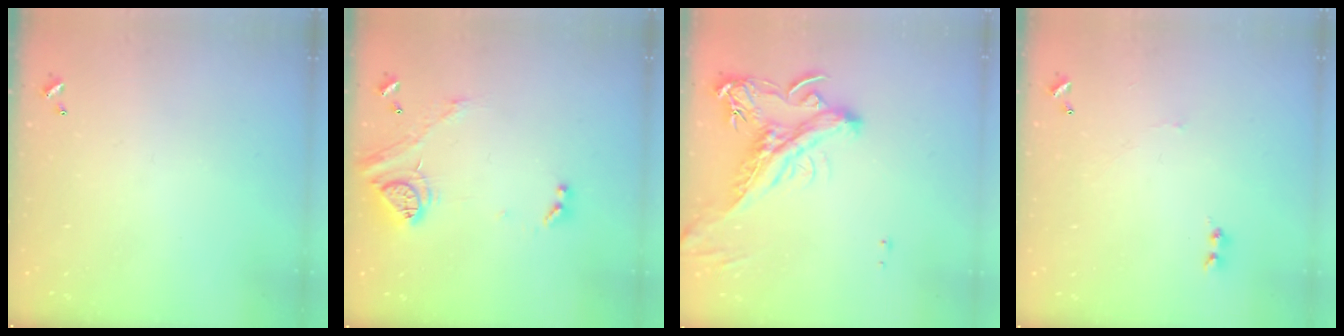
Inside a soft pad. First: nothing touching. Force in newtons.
{"total": 15.6, "press": 15.6, "slide": 1.1}
{"total": 4.2, "press": 3.8, "slide": 1.6}
{"total": 1.5, "press": 1.4, "slide": 0.6}